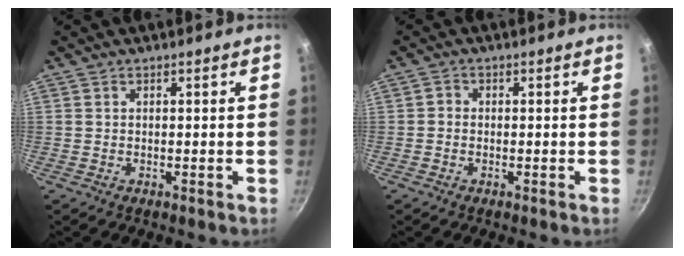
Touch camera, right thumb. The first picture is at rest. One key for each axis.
{"total": 1.0, "fx": -0.5, "fy": 0.8, "fz": 0.3, "tx": -0.004, "ty": 0.003, "tz": -0.012}